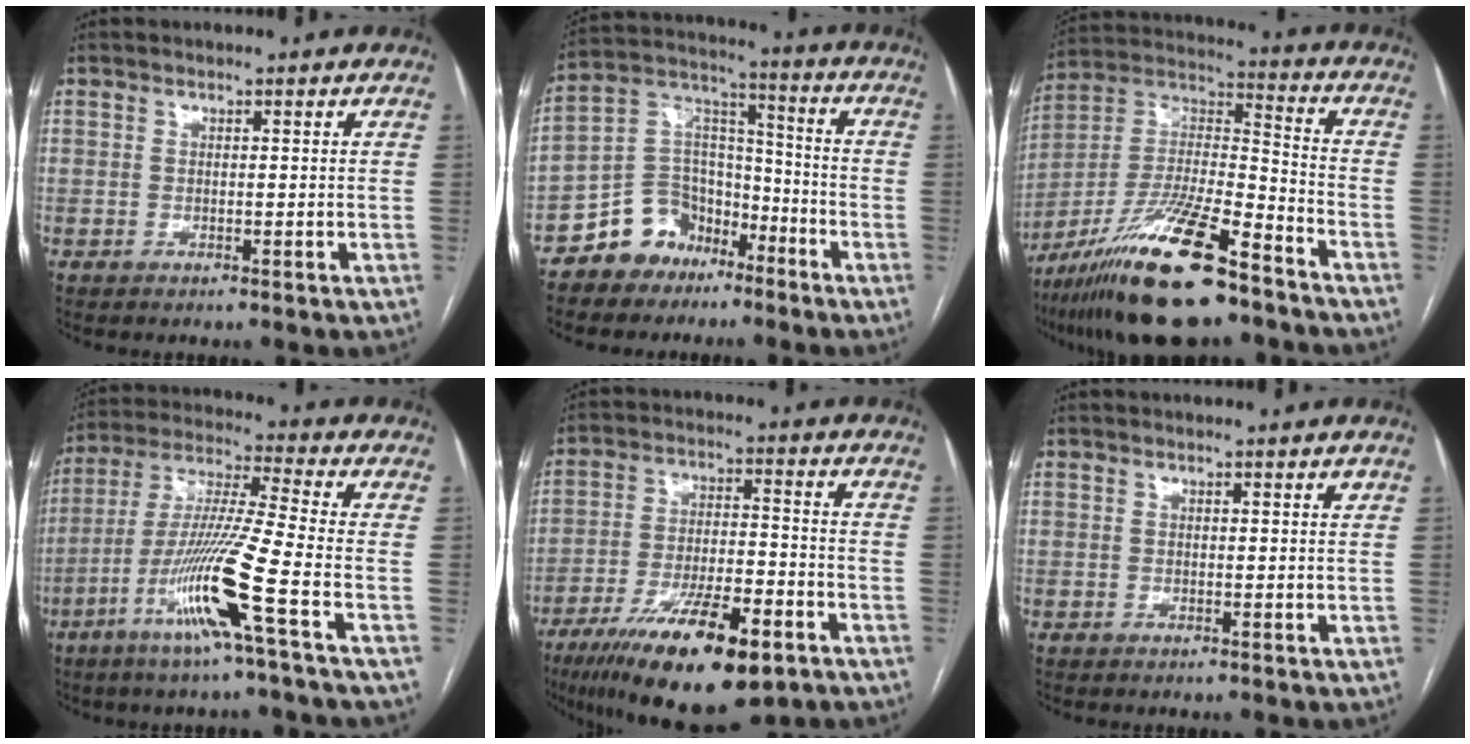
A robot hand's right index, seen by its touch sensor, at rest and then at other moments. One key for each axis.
{"total": 10.8, "fx": -7.3, "fy": 7.6, "fz": 2.2, "tx": -0.041, "ty": 0.056, "tz": -0.130}
{"total": 20.4, "fx": -14.0, "fy": 3.2, "fz": 14.4, "tx": -0.293, "ty": -0.024, "tz": -0.253}
{"total": 14.1, "fx": -6.1, "fy": -1.8, "fz": 12.6, "tx": -0.252, "ty": -0.017, "tz": -0.122}
{"total": 17.4, "fx": -10.6, "fy": 4.3, "fz": 13.2, "tx": -0.222, "ty": -0.023, "tz": -0.176}
{"total": 0.7, "fx": 0.4, "fy": 0.1, "fz": 0.6, "tx": -0.008, "ty": 0.001, "tz": 0.002}